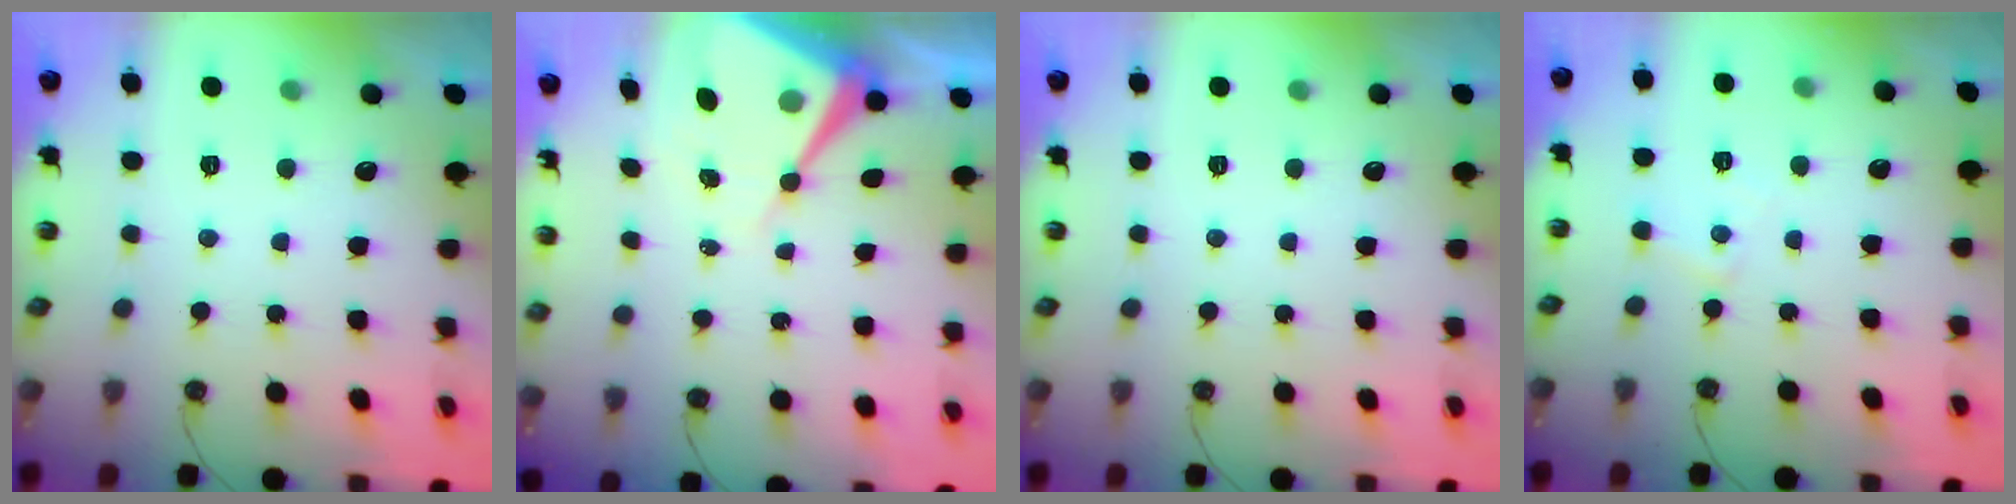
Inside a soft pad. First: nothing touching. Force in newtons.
{"total": 11.8, "press": 11.7, "slide": 1.2}
{"total": 0.0}
{"total": 5.2, "press": 5.2, "slide": 0.4}